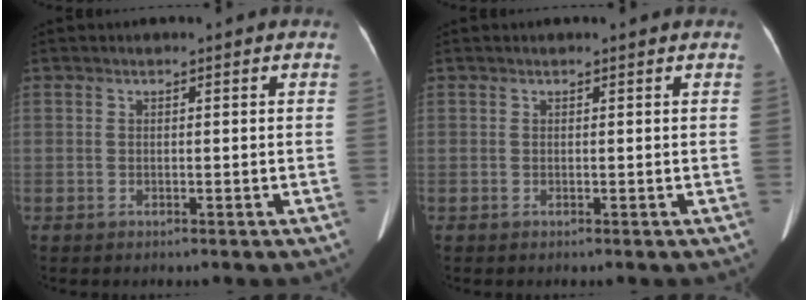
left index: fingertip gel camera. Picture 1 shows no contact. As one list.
[{"total": 0.0}]